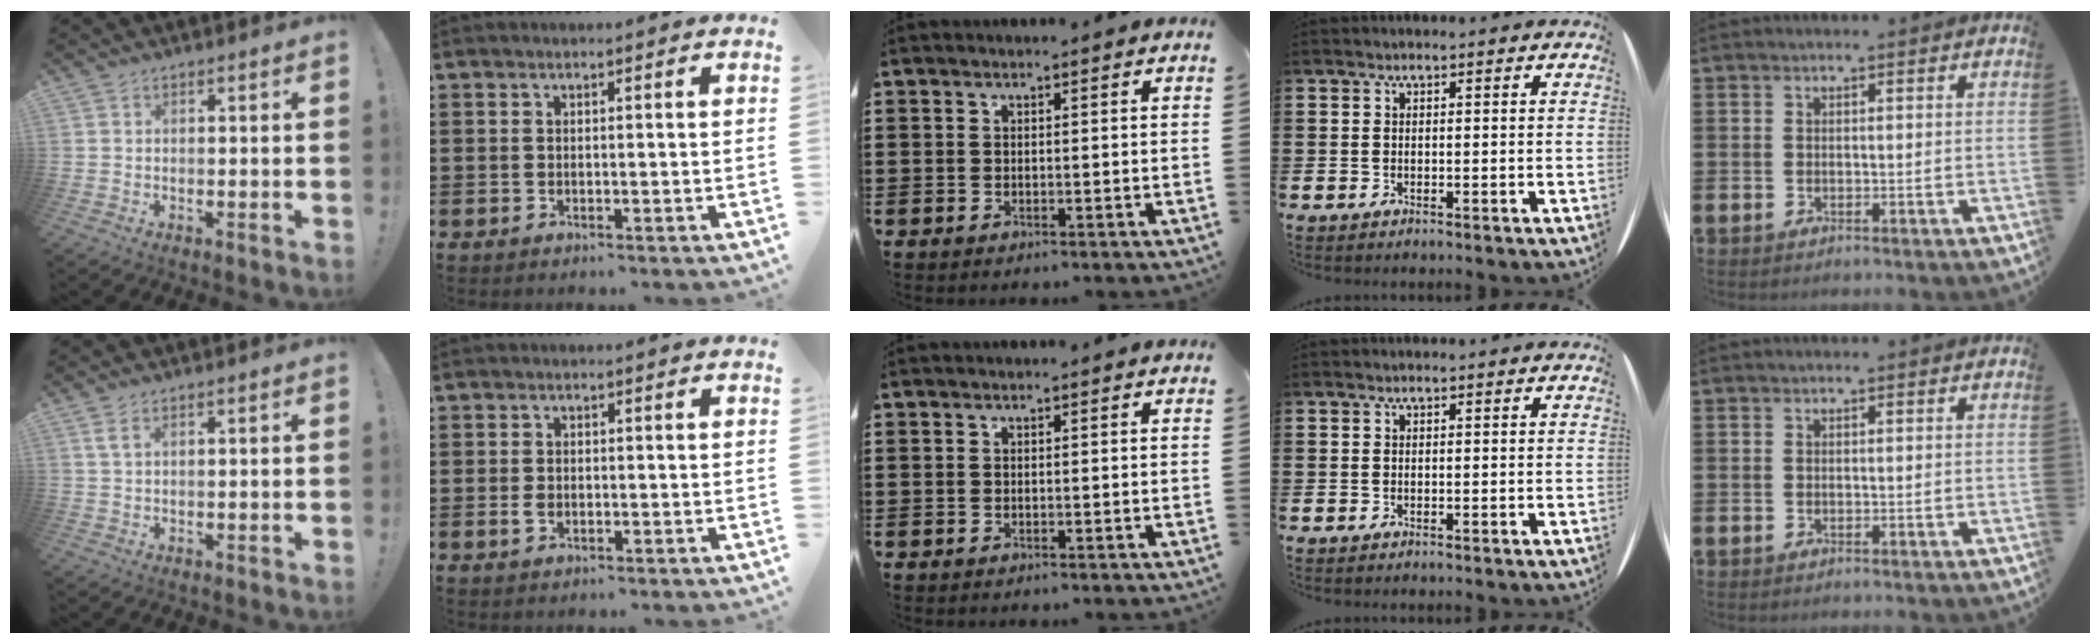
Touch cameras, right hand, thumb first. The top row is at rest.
{"thumb": {"total": 2.8, "force": [1.3, 1.1, 2.2], "torque": [-0.042, 0.001, 0.024]}, "index": {"total": 1.5, "force": [-0.3, 1.0, 1.1], "torque": [-0.022, 0.004, -0.006]}}